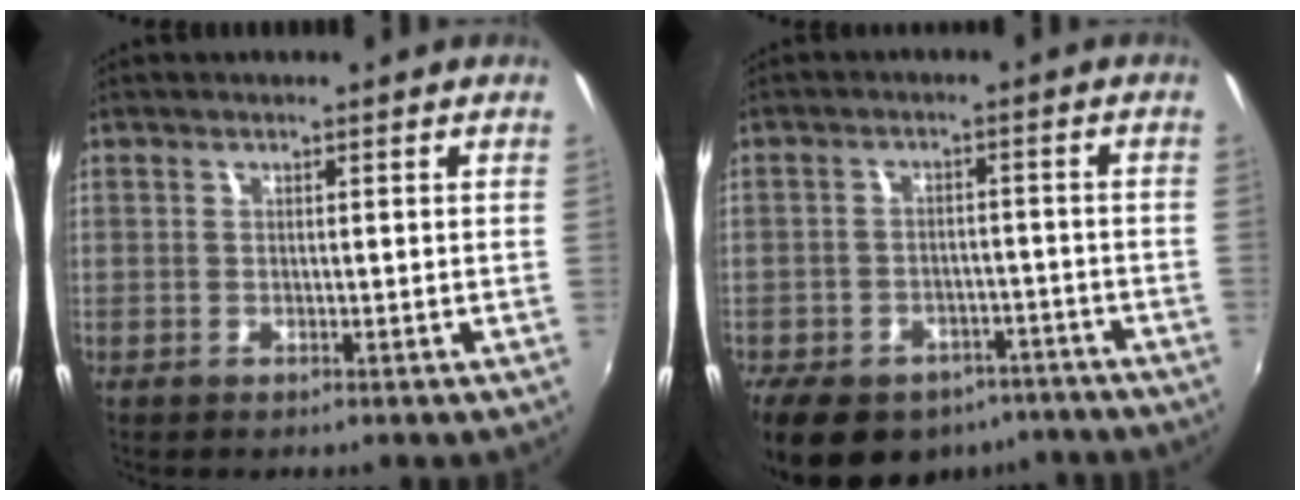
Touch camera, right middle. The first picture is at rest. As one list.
[{"total": 16.8, "force": [-11.8, 9.5, 7.3], "torque": [-0.166, 0.000, -0.151]}]